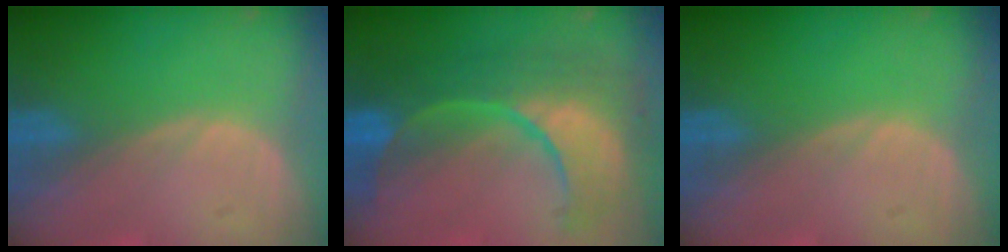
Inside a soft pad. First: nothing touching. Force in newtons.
{"total": 12.6, "press": 12.5, "slide": 1.4}
{"total": 0.0}